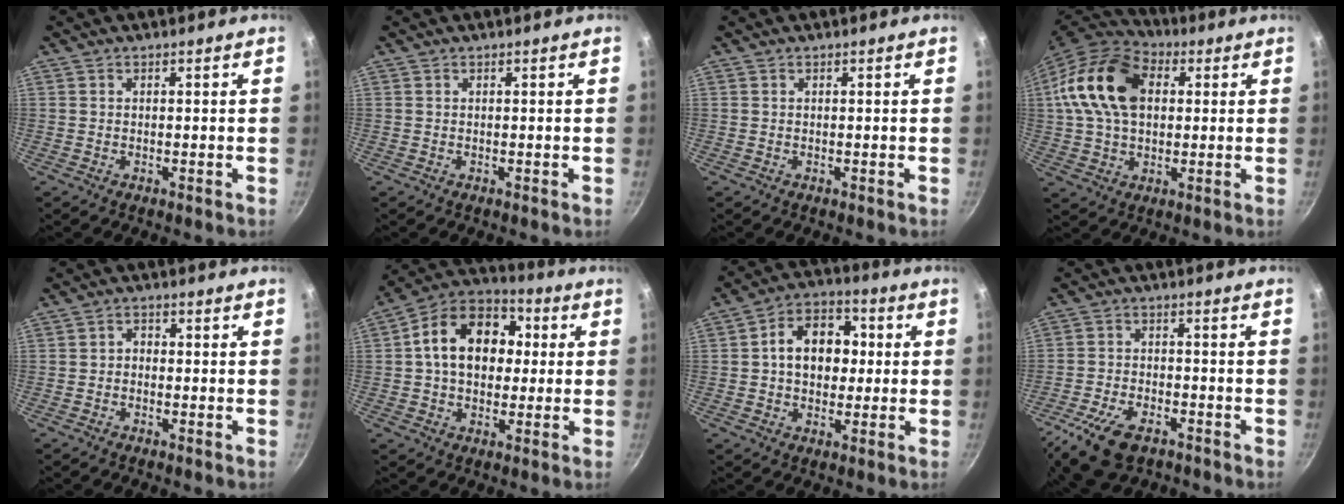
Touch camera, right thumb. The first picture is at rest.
{"total": 0.0}
{"total": 0.0}
{"total": 18.0, "force": [3.5, 12.3, 12.7], "torque": [-0.220, 0.018, 0.049]}
{"total": 1.8, "force": [-0.6, 1.4, 1.0], "torque": [-0.011, 0.012, -0.015]}
{"total": 16.6, "force": [2.1, 12.1, 11.1], "torque": [-0.149, 0.031, 0.014]}
{"total": 12.3, "force": [1.1, 9.1, 8.2], "torque": [-0.086, 0.024, 0.002]}
{"total": 11.5, "force": [-6.6, 5.8, 7.4], "torque": [-0.145, 0.018, -0.125]}